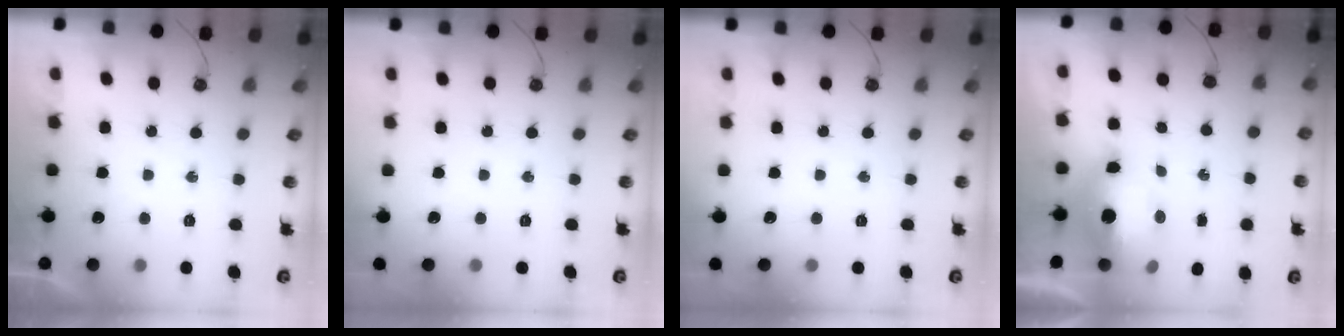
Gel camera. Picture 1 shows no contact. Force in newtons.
{"total": 0.0}
{"total": 0.0}
{"total": 11.2, "press": 11.1, "slide": 1.5}